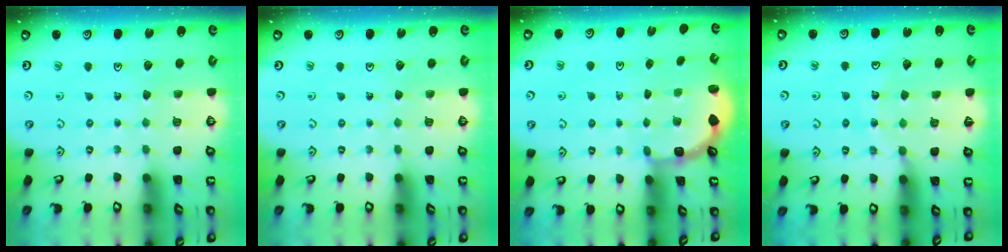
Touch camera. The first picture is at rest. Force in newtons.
{"total": 0.0}
{"total": 2.9, "press": 2.4, "slide": 1.8}
{"total": 9.3, "press": 9.3, "slide": 0.8}